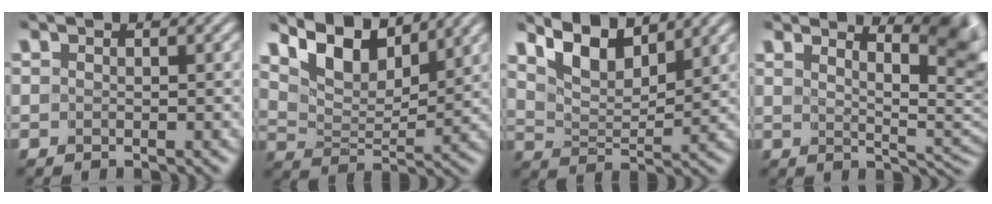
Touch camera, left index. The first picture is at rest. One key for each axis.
{"total": 7.2, "fx": 5.6, "fy": 2.6, "fz": 3.8, "tx": -0.079, "ty": 0.006, "tz": 0.099}
{"total": 5.7, "fx": 4.5, "fy": 1.8, "fz": 2.9, "tx": -0.068, "ty": 0.005, "tz": 0.082}
{"total": 9.6, "fx": 5.8, "fy": 2.7, "fz": 7.1, "tx": -0.064, "ty": 0.028, "tz": 0.066}